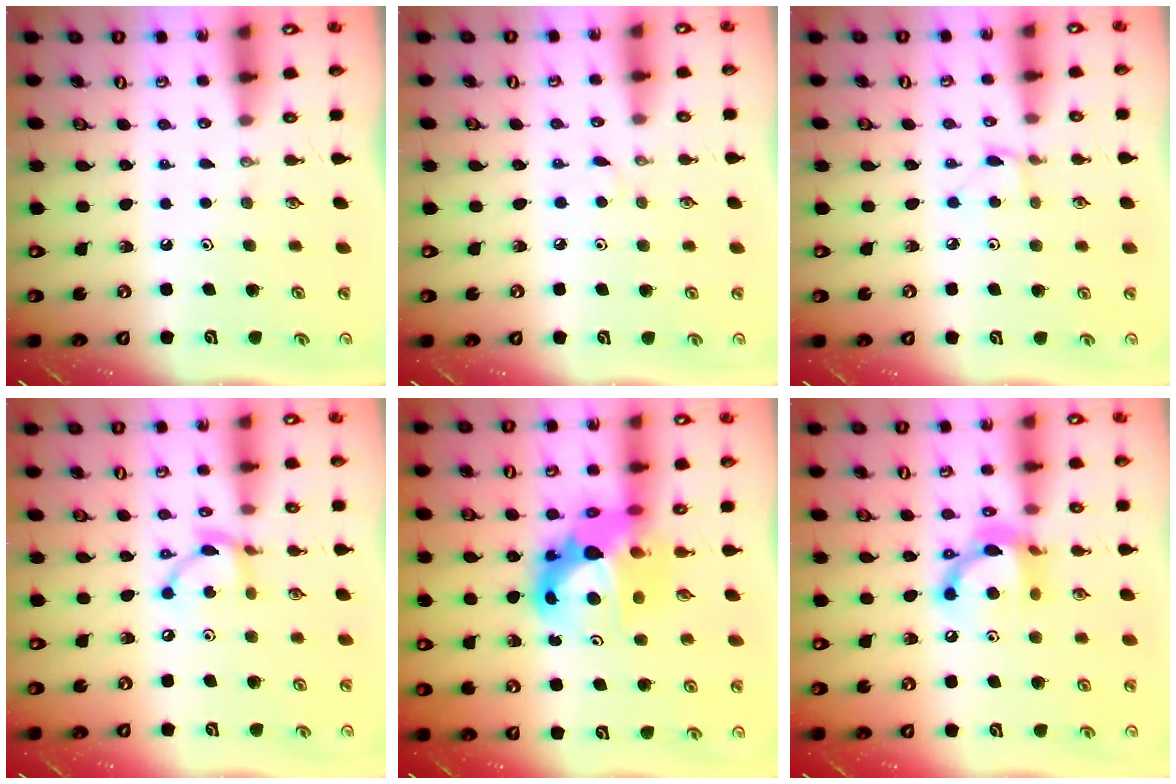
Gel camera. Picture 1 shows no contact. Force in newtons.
{"total": 2.1, "press": 2.1, "slide": 0.3}
{"total": 2.2, "press": 2.2, "slide": 0.3}
{"total": 10.0, "press": 10.0, "slide": 0.5}
{"total": 13.9, "press": 13.9, "slide": 1.0}
{"total": 13.2, "press": 13.2, "slide": 0.8}